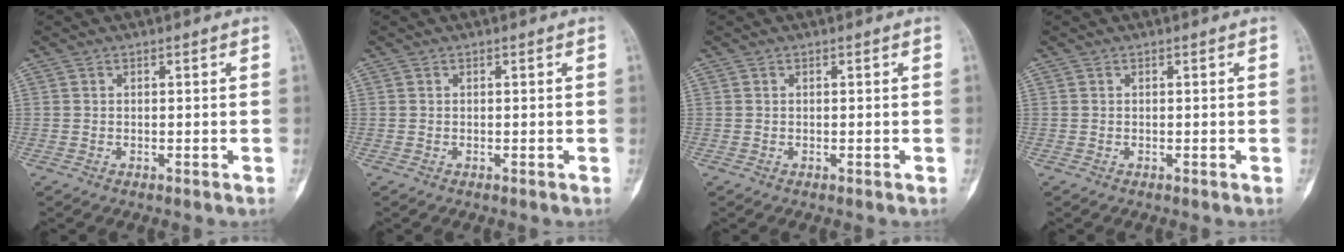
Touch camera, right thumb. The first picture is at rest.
{"total": 0.0}
{"total": 0.0}
{"total": 0.0}